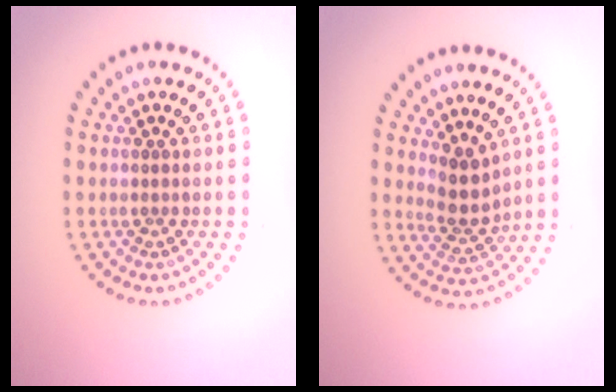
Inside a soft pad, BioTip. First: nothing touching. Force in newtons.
{"total": 2.8, "press": 2.2, "slide": 1.8}